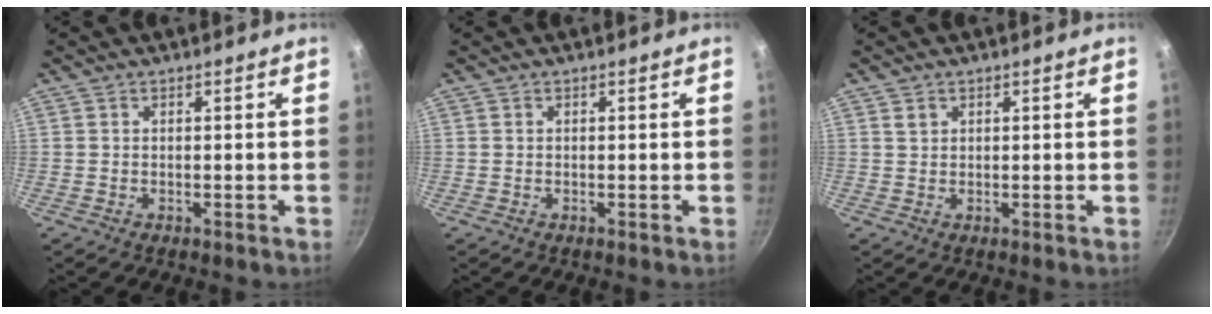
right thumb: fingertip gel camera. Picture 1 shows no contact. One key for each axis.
{"total": 0.0}
{"total": 1.2, "fx": 0.7, "fy": 0.9, "fz": 0.4, "tx": 0.001, "ty": -0.003, "tz": 0.013}